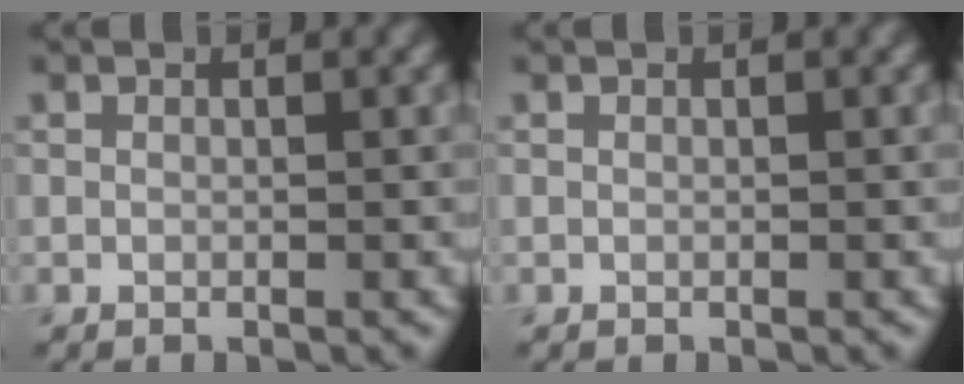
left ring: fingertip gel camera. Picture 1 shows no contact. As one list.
[{"total": 0.0}]